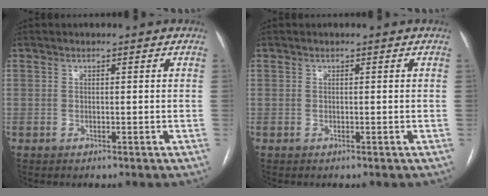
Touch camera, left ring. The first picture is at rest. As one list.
[{"total": 0.0}]